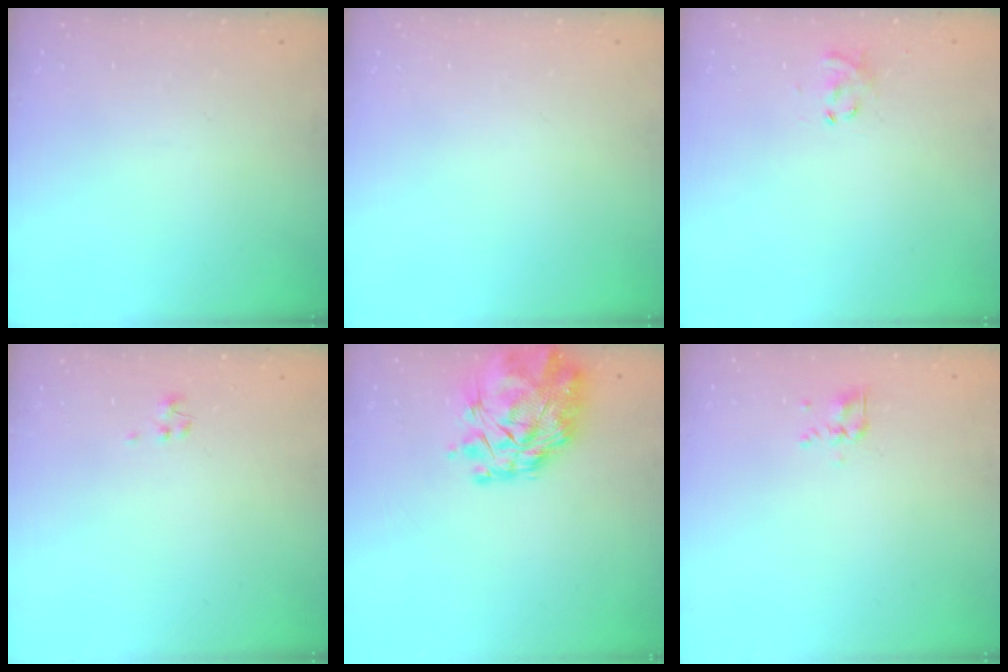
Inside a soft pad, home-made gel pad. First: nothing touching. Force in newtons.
{"total": 0.0}
{"total": 2.9, "press": 2.8, "slide": 0.9}
{"total": 0.8, "press": 0.7, "slide": 0.3}
{"total": 8.3, "press": 7.6, "slide": 3.3}
{"total": 3.1, "press": 2.9, "slide": 1.1}